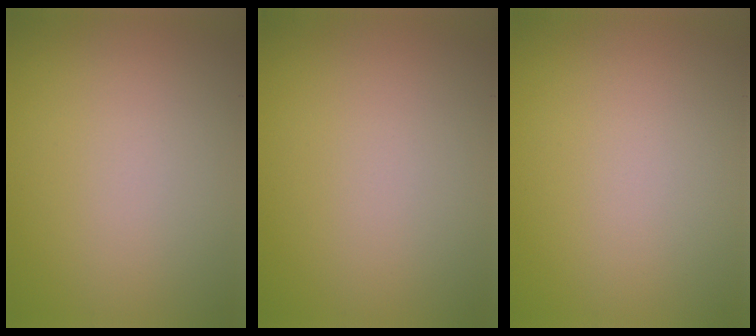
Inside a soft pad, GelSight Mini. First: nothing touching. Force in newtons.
{"total": 0.0}
{"total": 0.0}